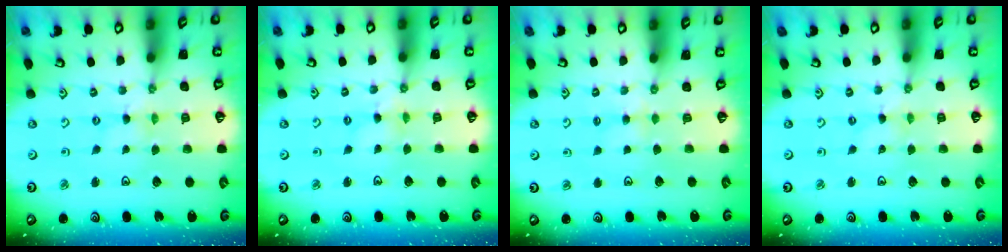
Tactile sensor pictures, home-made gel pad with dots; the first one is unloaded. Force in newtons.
{"total": 2.5, "press": 2.5, "slide": 0.3}
{"total": 2.7, "press": 2.7, "slide": 0.5}
{"total": 0.0}